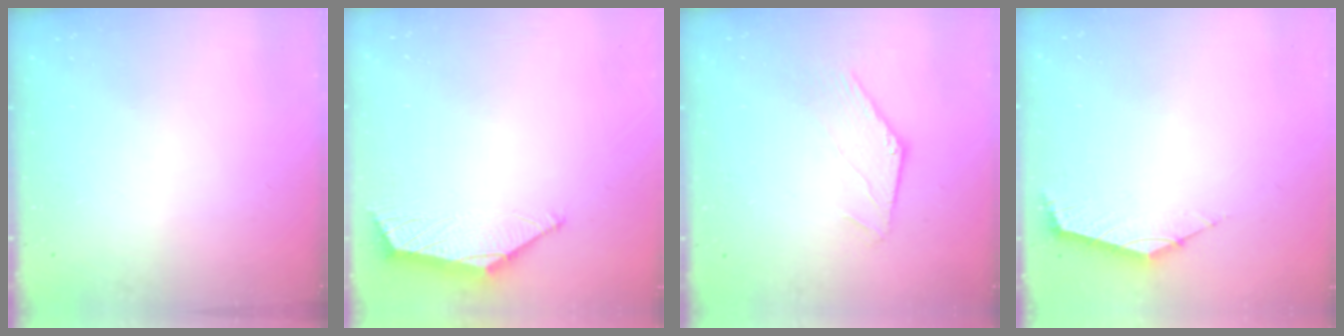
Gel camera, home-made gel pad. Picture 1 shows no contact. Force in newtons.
{"total": 2.4, "press": 2.4, "slide": 0.5}
{"total": 0.0}
{"total": 2.4, "press": 2.3, "slide": 0.6}